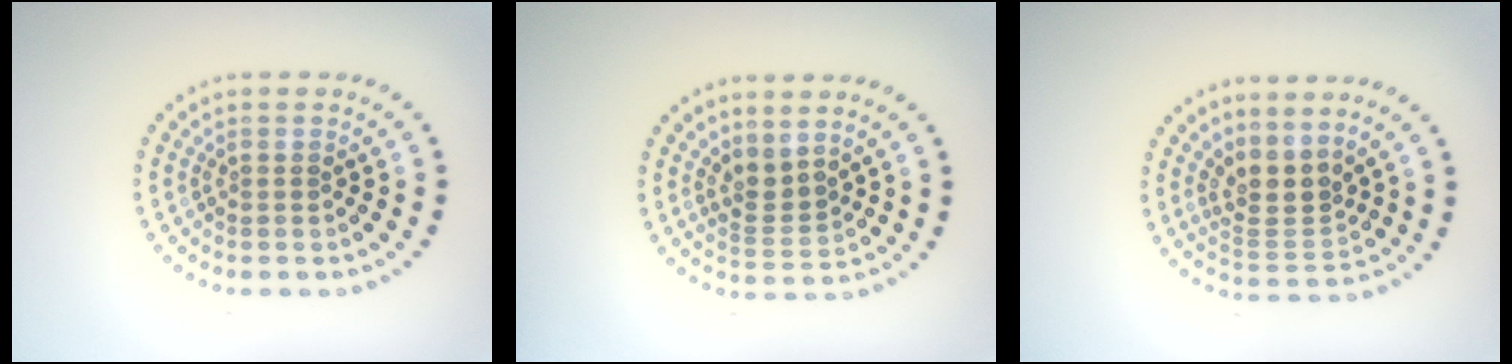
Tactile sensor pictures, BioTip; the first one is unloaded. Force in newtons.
{"total": 2.3, "press": 1.5, "slide": 1.7}
{"total": 3.0, "press": 2.2, "slide": 2.1}